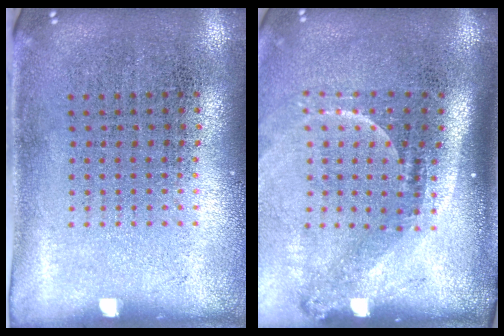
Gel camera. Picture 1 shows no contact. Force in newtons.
{"total": 2.2, "press": 1.5, "slide": 1.6}